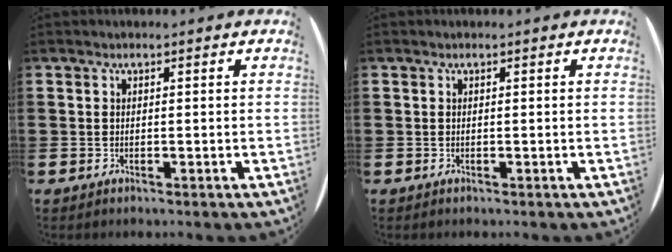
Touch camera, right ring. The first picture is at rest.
{"total": 0.0}